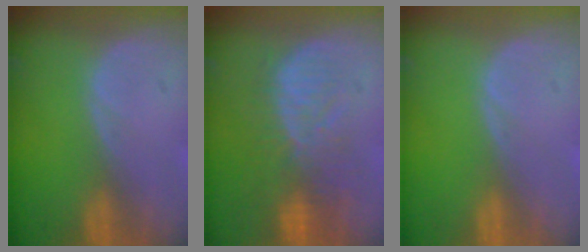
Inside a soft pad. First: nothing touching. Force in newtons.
{"total": 10.1, "press": 8.8, "slide": 5.0}
{"total": 0.0}